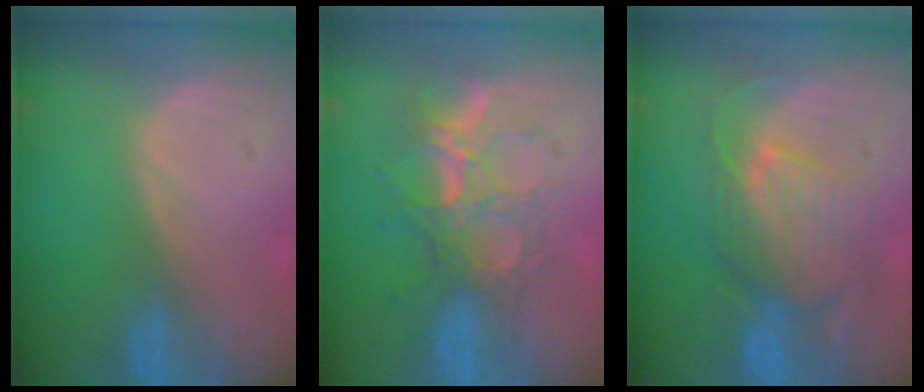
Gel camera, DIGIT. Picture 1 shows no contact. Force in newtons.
{"total": 8.9, "press": 8.2, "slide": 3.6}
{"total": 9.3, "press": 8.7, "slide": 3.3}